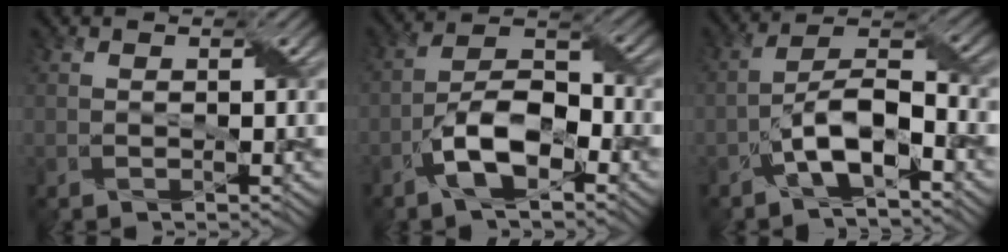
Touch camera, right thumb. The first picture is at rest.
{"total": 8.8, "force": [-4.5, 3.8, 6.5], "torque": [-0.118, 0.008, -0.090]}
{"total": 8.4, "force": [-4.1, 3.1, 6.6], "torque": [-0.118, 0.007, -0.078]}